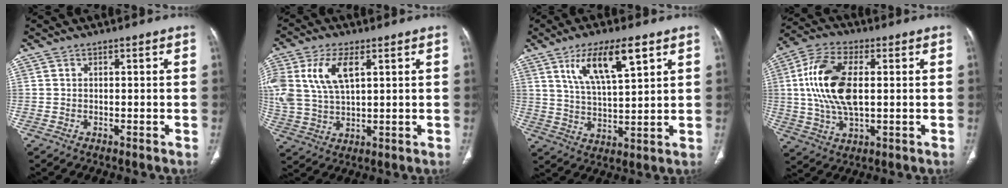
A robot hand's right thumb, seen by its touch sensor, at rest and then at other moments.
{"total": 13.2, "force": [4.6, 7.0, 10.2], "torque": [-0.231, -0.001, 0.095]}
{"total": 11.7, "force": [6.0, 3.4, 9.5], "torque": [-0.165, -0.023, 0.117]}
{"total": 14.9, "force": [1.6, 7.7, 12.7], "torque": [-0.264, 0.008, 0.031]}